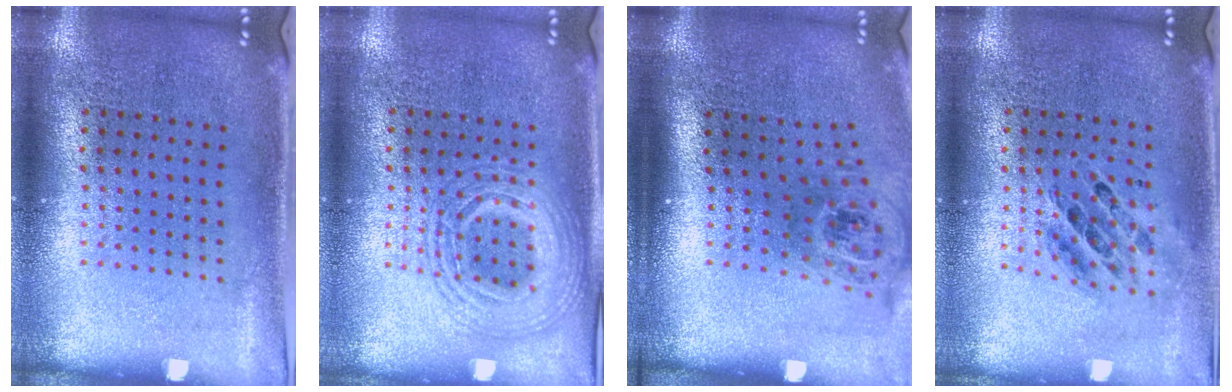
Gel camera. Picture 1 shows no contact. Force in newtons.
{"total": 2.6, "press": 2.6, "slide": 0.2}
{"total": 1.7, "press": 1.2, "slide": 1.2}
{"total": 0.6, "press": 0.6, "slide": 0.1}